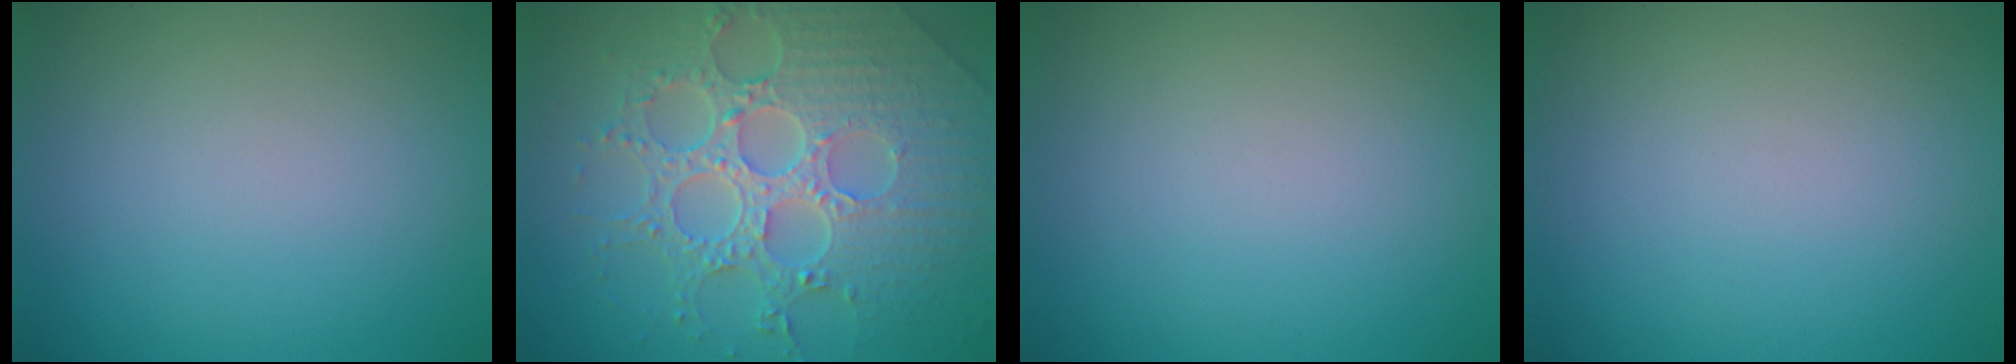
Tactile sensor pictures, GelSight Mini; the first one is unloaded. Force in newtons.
{"total": 8.4, "press": 6.2, "slide": 5.7}
{"total": 0.0}
{"total": 0.0}